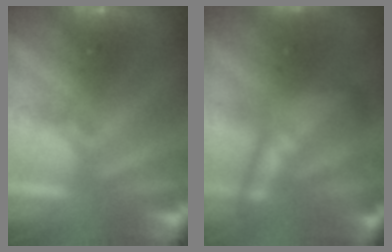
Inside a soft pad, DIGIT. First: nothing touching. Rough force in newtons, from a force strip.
{"total": 5.8}